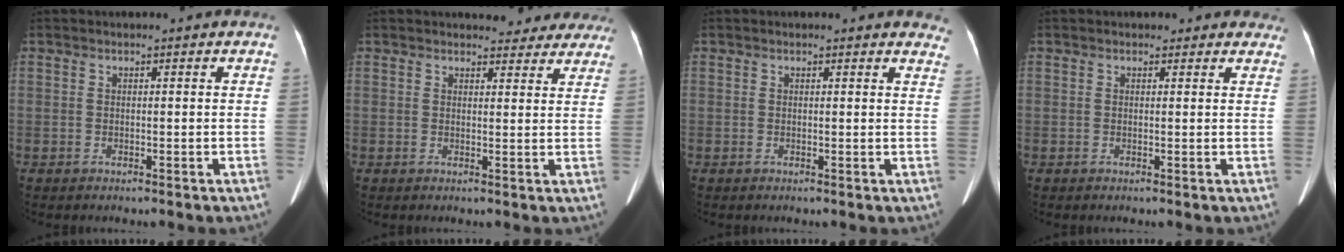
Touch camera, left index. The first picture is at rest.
{"total": 8.1, "force": [7.5, 2.8, 1.3], "torque": [0.013, -0.004, 0.065]}
{"total": 5.8, "force": [5.5, 1.7, 1.0], "torque": [0.018, -0.013, 0.025]}
{"total": 3.7, "force": [3.1, 1.9, 0.4], "torque": [0.017, -0.001, 0.016]}